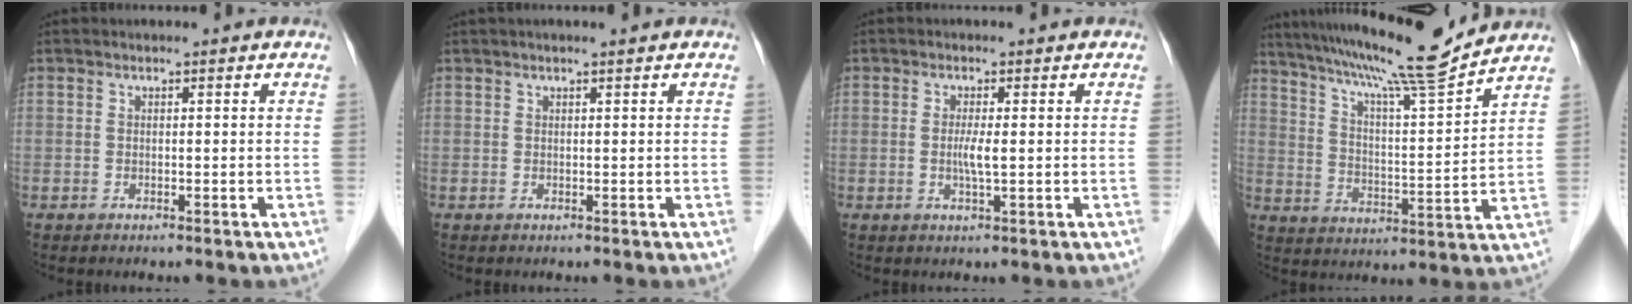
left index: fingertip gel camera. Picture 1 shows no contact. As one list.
[{"total": 1.4, "force": [1.1, -0.1, 0.9], "torque": [-0.013, 0.013, 0.019]}, {"total": 2.3, "force": [-0.1, 0.0, 2.3], "torque": [-0.050, -0.003, -0.002]}, {"total": 15.9, "force": [14.0, -1.3, 7.3], "torque": [-0.133, -0.008, 0.219]}]